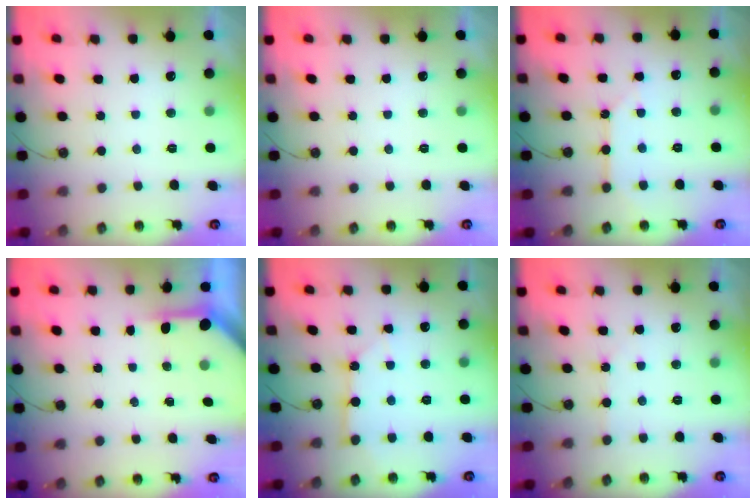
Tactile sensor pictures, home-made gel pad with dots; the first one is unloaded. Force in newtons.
{"total": 0.0}
{"total": 5.3, "press": 5.3, "slide": 0.6}
{"total": 3.9, "press": 3.9, "slide": 0.4}
{"total": 3.9, "press": 3.9, "slide": 0.4}
{"total": 1.7, "press": 1.6, "slide": 0.3}